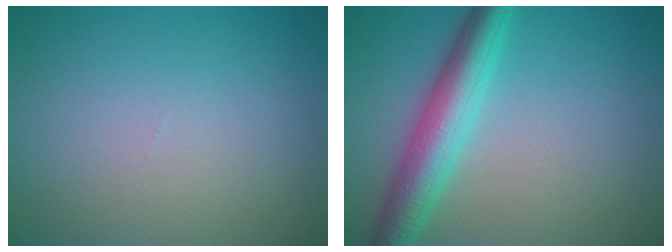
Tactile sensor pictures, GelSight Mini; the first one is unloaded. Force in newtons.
{"total": 5.9, "press": 5.9, "slide": 0.2}